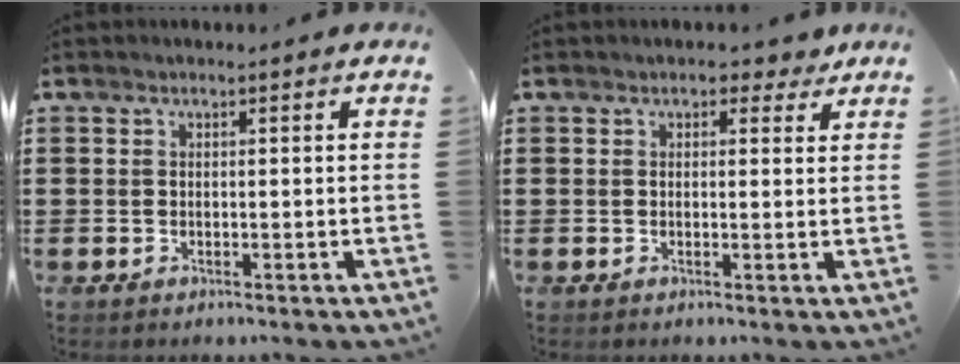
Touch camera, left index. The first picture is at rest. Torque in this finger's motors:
{"motor_torque": [0.55, -0.02, 0.08, 0.03]}